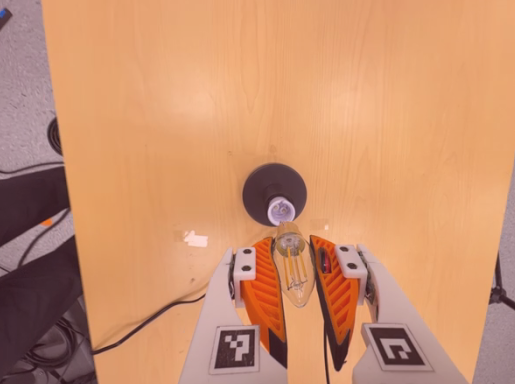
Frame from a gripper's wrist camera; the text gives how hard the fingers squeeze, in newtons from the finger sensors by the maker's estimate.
{"total": 21.1, "left": 23.7, "right": 18.4}